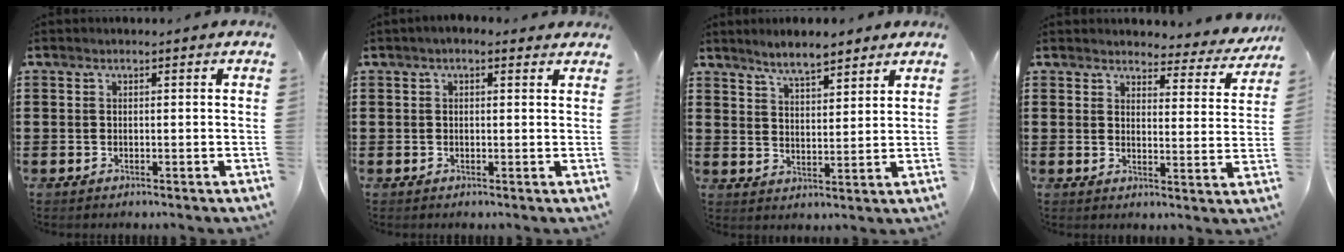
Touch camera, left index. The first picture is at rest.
{"total": 1.3, "force": [0.5, 0.7, 0.9], "torque": [-0.019, 0.006, 0.007]}
{"total": 5.1, "force": [4.7, 1.0, 1.7], "torque": [-0.048, -0.007, 0.086]}
{"total": 4.1, "force": [3.9, 0.8, 1.0], "torque": [-0.031, -0.024, 0.066]}